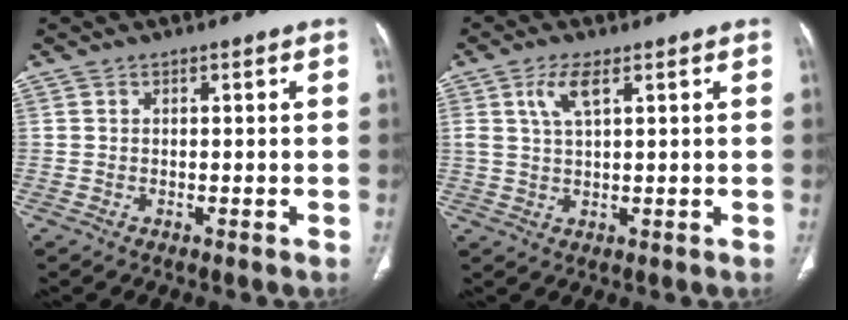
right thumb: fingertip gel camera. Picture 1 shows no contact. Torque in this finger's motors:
{"motor_torque": [0.06, 0.08, 0.25, 0.23, 0.05]}